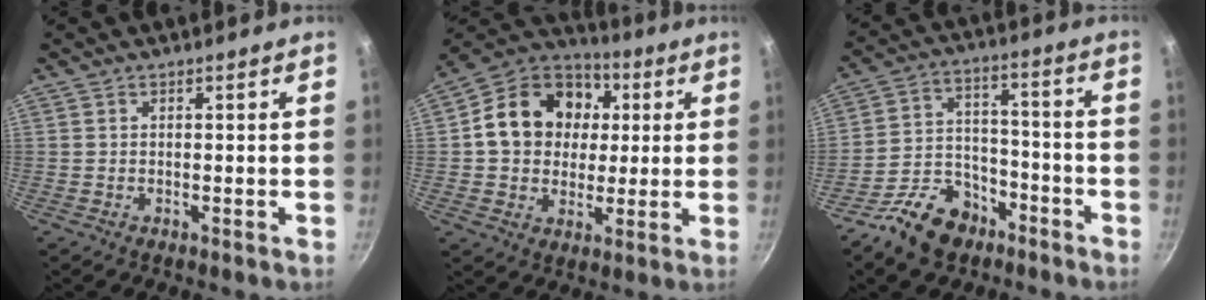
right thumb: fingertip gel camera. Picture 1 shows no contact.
{"total": 18.1, "force": [3.0, 14.8, 10.0], "torque": [-0.142, 0.020, 0.040]}
{"total": 12.4, "force": [-8.2, 7.7, 5.2], "torque": [-0.064, 0.070, -0.142]}